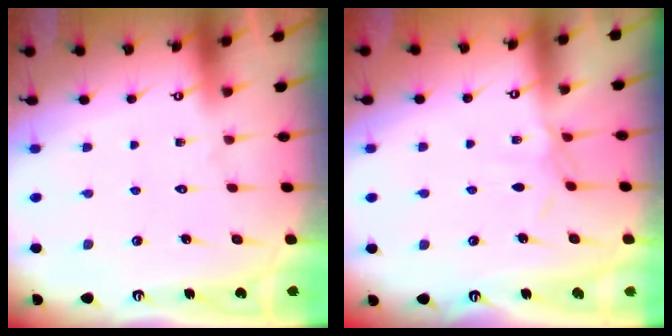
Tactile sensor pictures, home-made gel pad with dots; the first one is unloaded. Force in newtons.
{"total": 2.9, "press": 2.9, "slide": 0.6}